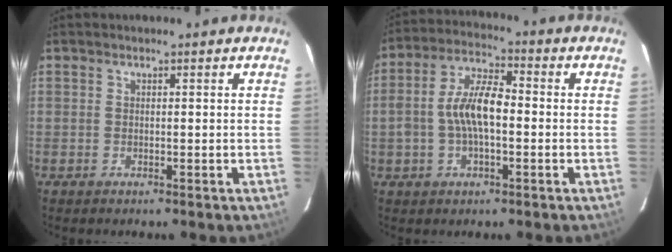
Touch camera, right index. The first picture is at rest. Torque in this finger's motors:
{"motor_torque": [0.36, -0.04, 0.30, 0.15]}